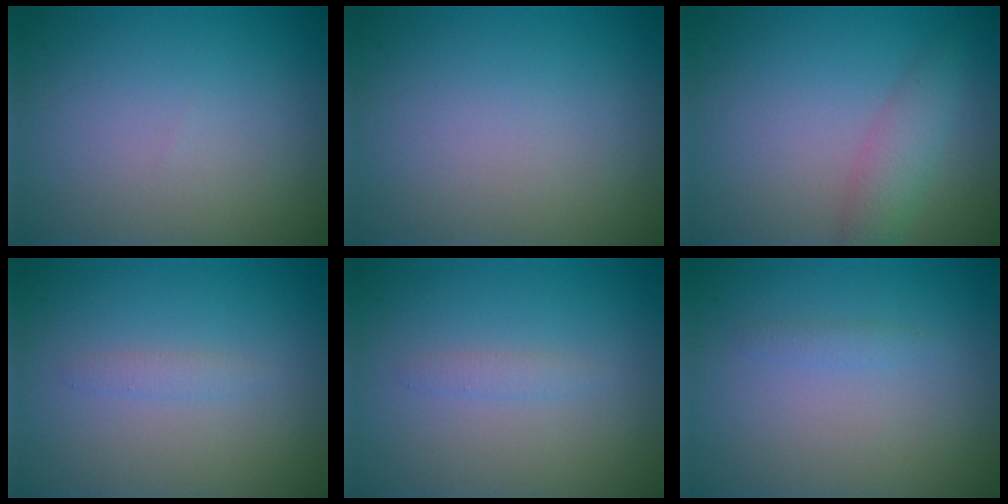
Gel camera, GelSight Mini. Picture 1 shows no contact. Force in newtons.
{"total": 0.0}
{"total": 2.6, "press": 2.6, "slide": 0.0}
{"total": 0.9, "press": 0.9, "slide": 0.0}
{"total": 0.9, "press": 0.9, "slide": 0.0}
{"total": 0.7, "press": 0.7, "slide": 0.0}